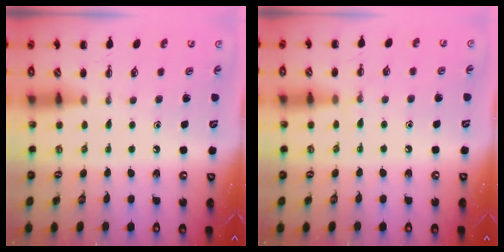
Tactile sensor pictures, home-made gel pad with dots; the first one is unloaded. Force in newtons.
{"total": 4.6, "press": 4.3, "slide": 1.5}